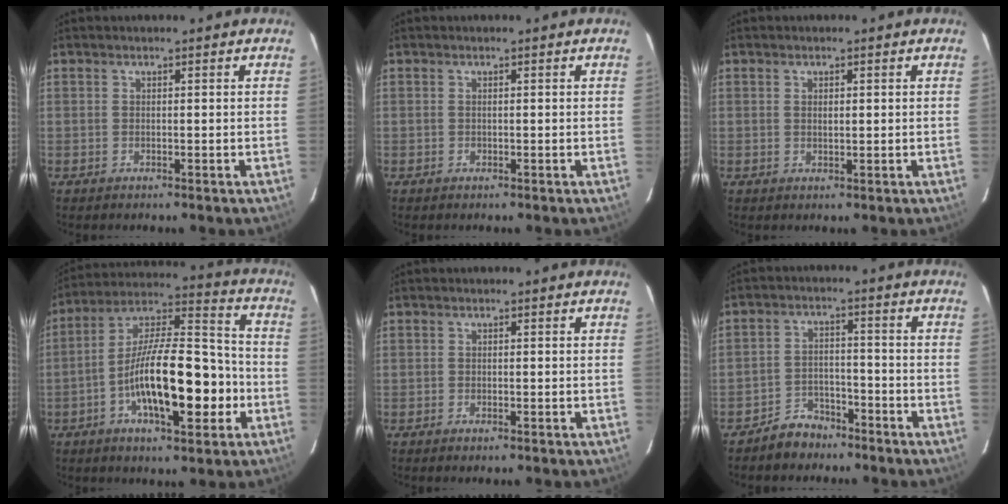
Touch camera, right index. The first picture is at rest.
{"total": 0.0}
{"total": 1.3, "force": [0.3, 0.7, 1.1], "torque": [-0.018, 0.002, 0.006]}
{"total": 18.9, "force": [-5.7, 6.3, 16.9], "torque": [-0.293, 0.010, -0.096]}
{"total": 0.7, "force": [-0.5, 0.3, 0.4], "torque": [-0.008, -0.002, -0.010]}
{"total": 5.8, "force": [-4.7, 3.3, 0.9], "torque": [-0.035, 0.018, -0.076]}